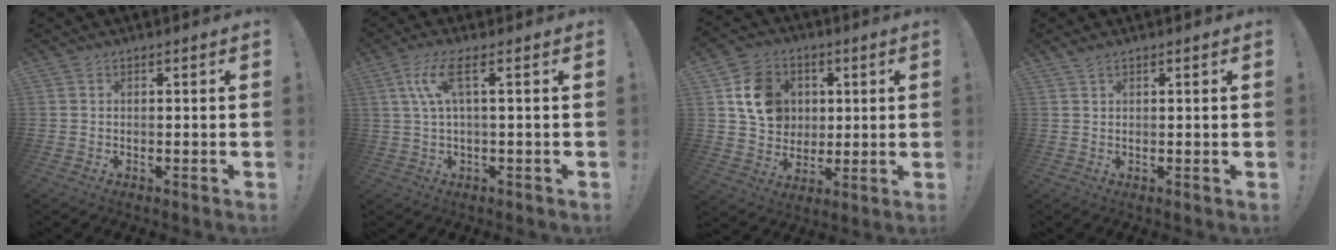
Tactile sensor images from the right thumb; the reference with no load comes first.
{"total": 7.8, "force": [2.3, 1.5, 7.3], "torque": [-0.144, 0.003, 0.042]}
{"total": 13.4, "force": [3.7, 11.6, 5.7], "torque": [-0.078, 0.000, 0.079]}
{"total": 1.5, "force": [1.1, 0.3, 1.0], "torque": [-0.024, 0.002, 0.021]}